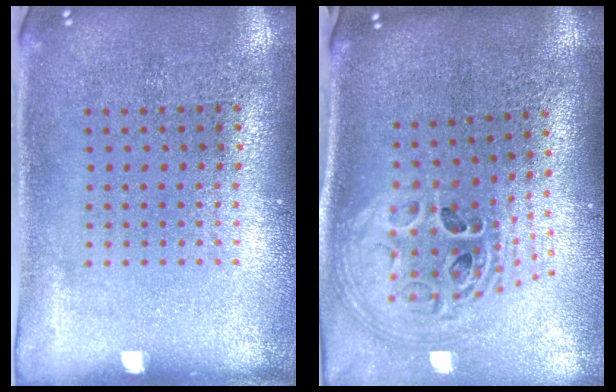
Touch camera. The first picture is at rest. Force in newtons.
{"total": 2.0, "press": 1.6, "slide": 1.2}